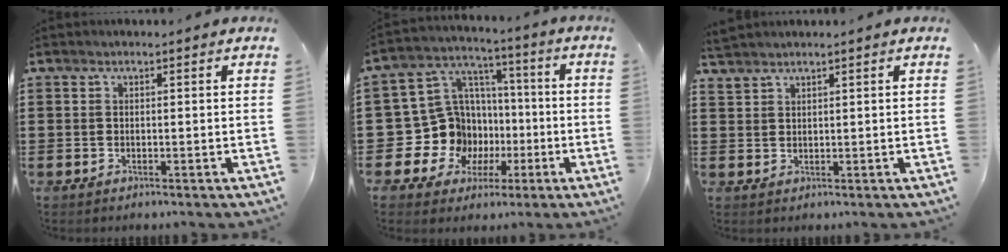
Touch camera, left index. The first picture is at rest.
{"total": 12.7, "force": [-2.5, 12.0, 3.5], "torque": [-0.115, -0.012, -0.026]}
{"total": 1.7, "force": [1.7, 0.4, 0.0], "torque": [-0.004, 0.001, 0.035]}